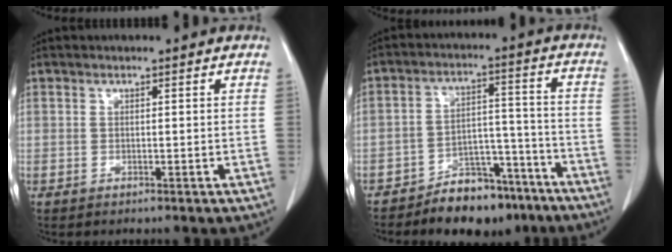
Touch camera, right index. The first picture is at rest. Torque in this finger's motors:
{"motor_torque": [-0.06, -0.15, -0.05, -0.11]}